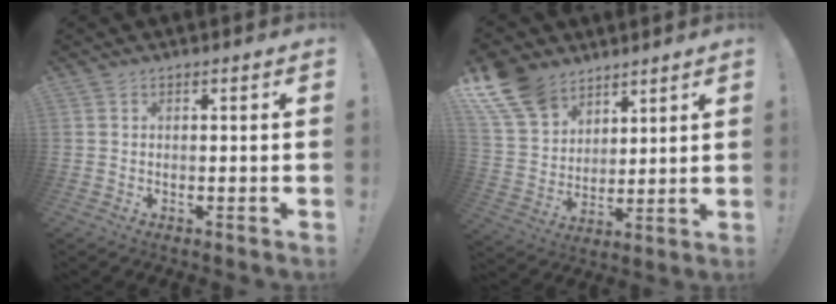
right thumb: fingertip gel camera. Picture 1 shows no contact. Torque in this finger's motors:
{"motor_torque": [1.14, 1.16, 0.14, 0.03, 0.03]}